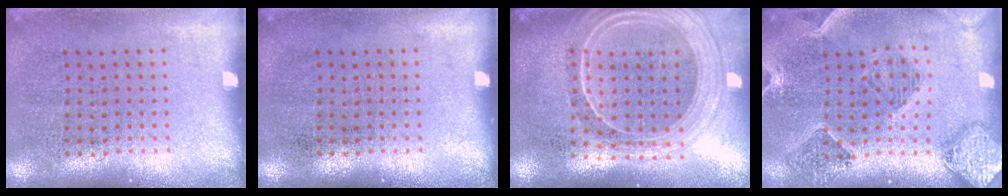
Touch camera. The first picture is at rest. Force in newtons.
{"total": 0.0}
{"total": 2.3, "press": 2.0, "slide": 1.1}
{"total": 1.5, "press": 1.4, "slide": 0.3}